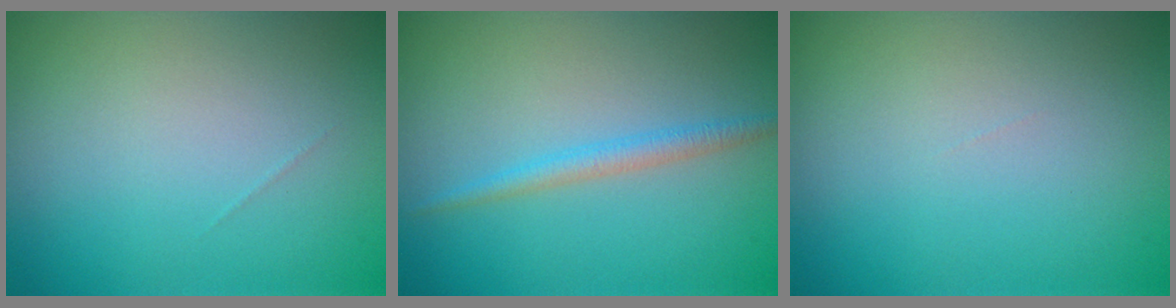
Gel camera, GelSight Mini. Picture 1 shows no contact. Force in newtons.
{"total": 1.7, "press": 1.7, "slide": 0.1}
{"total": 0.0}